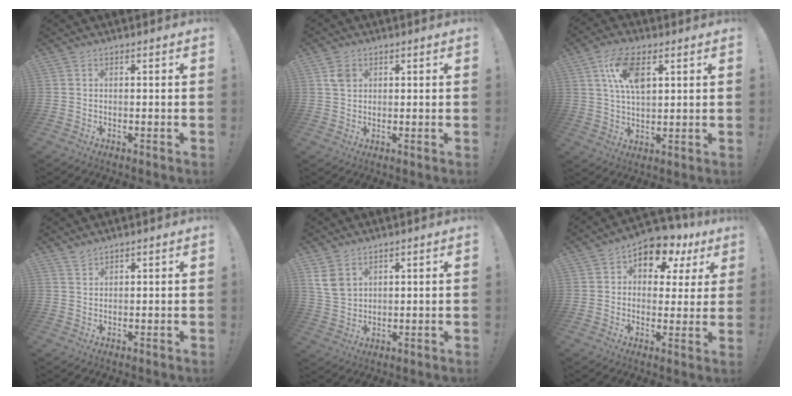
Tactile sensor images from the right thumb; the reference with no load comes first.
{"total": 3.3, "force": [1.6, 2.4, 1.5], "torque": [-0.013, -0.004, 0.030]}
{"total": 11.7, "force": [4.5, 5.9, 9.1], "torque": [-0.165, 0.000, 0.081]}
{"total": 2.0, "force": [1.9, 0.5, 0.4], "torque": [-0.004, -0.012, 0.035]}
{"total": 7.2, "force": [3.7, 4.8, 3.8], "torque": [-0.081, -0.007, 0.076]}
{"total": 8.7, "force": [5.2, 5.7, 4.0], "torque": [-0.053, -0.042, 0.096]}